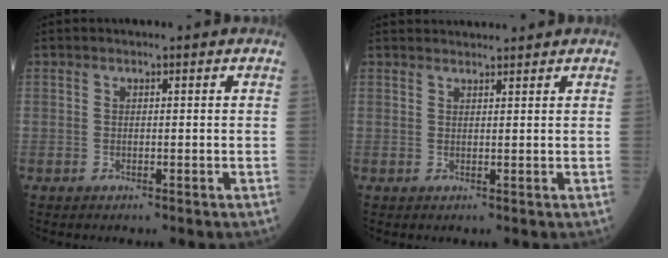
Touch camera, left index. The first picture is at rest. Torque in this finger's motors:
{"motor_torque": [1.05, -1.09, 0.28, 0.07]}